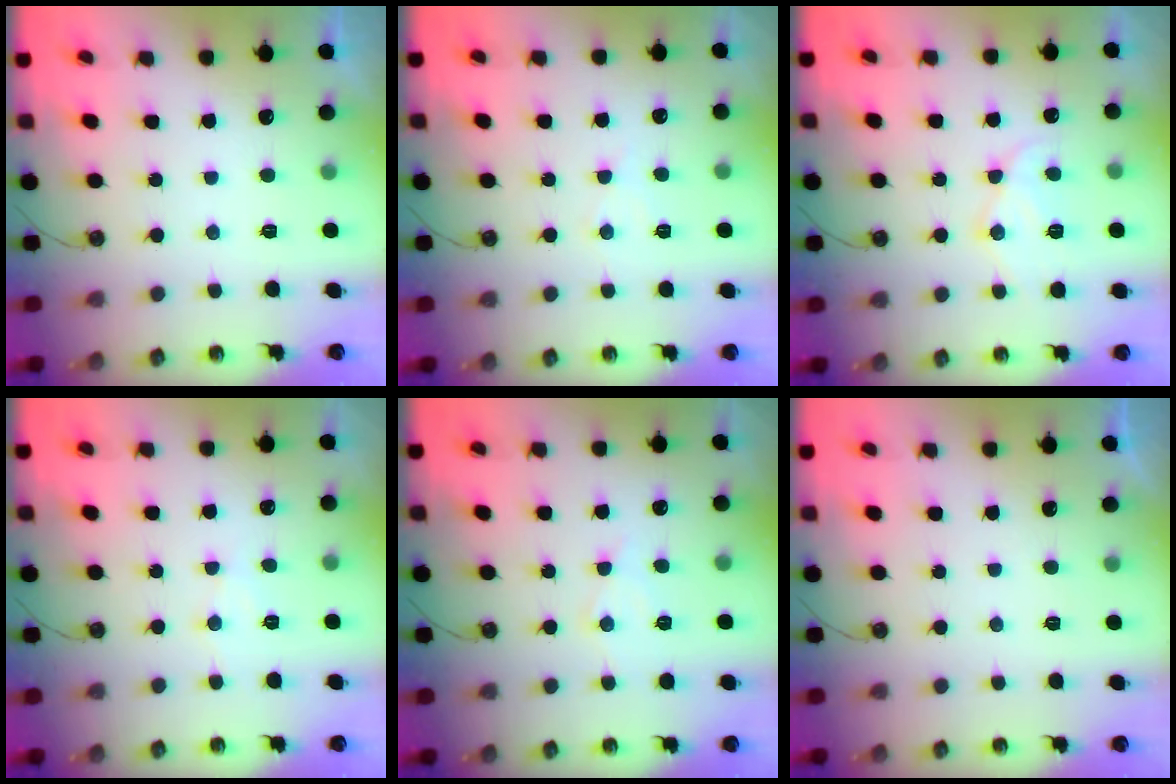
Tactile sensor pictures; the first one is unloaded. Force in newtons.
{"total": 5.4, "press": 5.4, "slide": 0.8}
{"total": 12.6, "press": 12.6, "slide": 1.1}
{"total": 5.8, "press": 5.7, "slide": 0.8}
{"total": 7.6, "press": 7.6, "slide": 0.6}
{"total": 0.0}